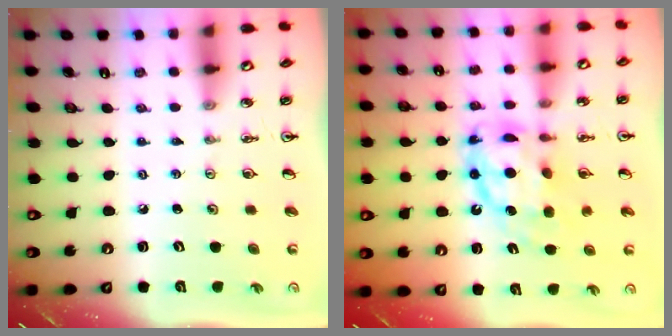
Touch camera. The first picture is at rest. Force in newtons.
{"total": 12.3, "press": 12.3, "slide": 1.1}